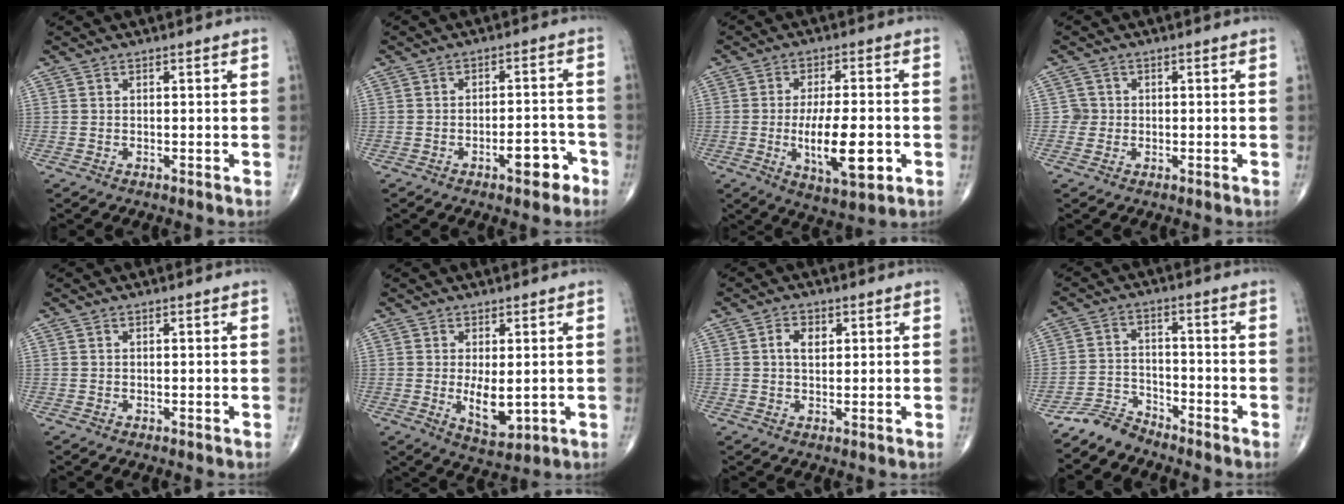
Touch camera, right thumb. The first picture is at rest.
{"total": 5.7, "force": [-3.2, 2.2, 4.2], "torque": [-0.045, 0.032, -0.041]}
{"total": 12.7, "force": [-2.8, 4.6, 11.5], "torque": [-0.181, -0.001, -0.039]}
{"total": 1.9, "force": [-0.2, 1.9, -0.1], "torque": [0.016, 0.008, -0.007]}
{"total": 0.0}
{"total": 6.3, "force": [-0.3, 2.8, 5.6], "torque": [-0.081, -0.017, 0.007]}
{"total": 3.4, "force": [0.9, 2.3, 2.4], "torque": [-0.032, 0.000, 0.013]}
{"total": 5.0, "force": [-4.8, 1.2, 0.0], "torque": [0.009, 0.031, -0.099]}